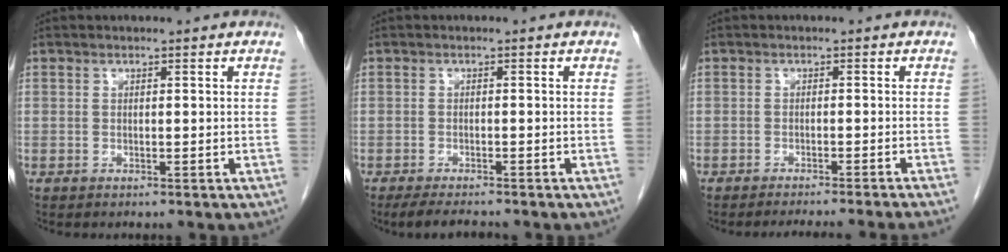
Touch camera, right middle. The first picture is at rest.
{"total": 4.1, "force": [-3.6, 0.5, 1.8], "torque": [-0.031, -0.012, -0.060]}
{"total": 9.4, "force": [-8.5, -1.6, 3.6], "torque": [-0.018, -0.019, -0.106]}